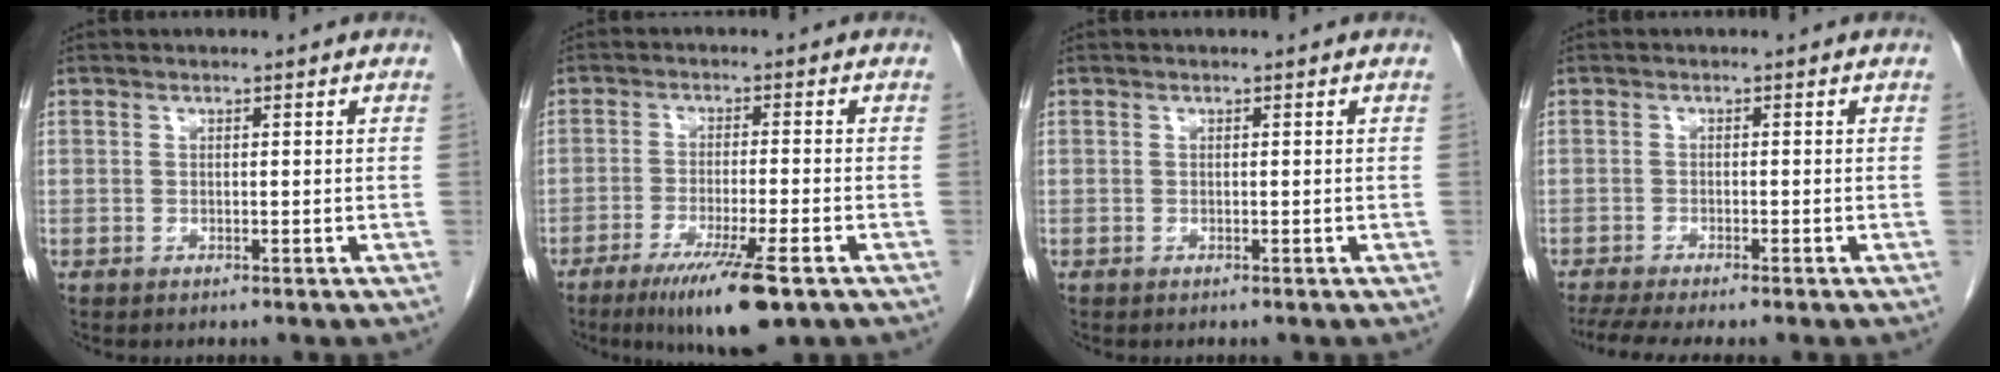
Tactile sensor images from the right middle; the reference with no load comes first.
{"total": 9.9, "force": [-6.0, 0.6, 7.9], "torque": [-0.138, -0.029, -0.094]}
{"total": 0.0}
{"total": 6.4, "force": [-5.2, 0.0, 3.6], "torque": [-0.058, -0.013, -0.084]}